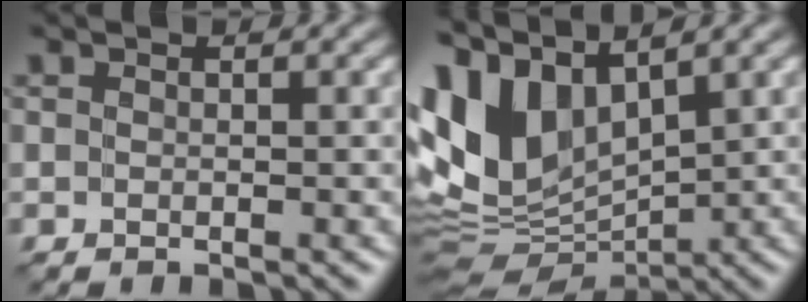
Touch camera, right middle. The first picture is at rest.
{"total": 8.9, "force": [3.1, 5.3, 6.5], "torque": [-0.153, 0.005, 0.055]}